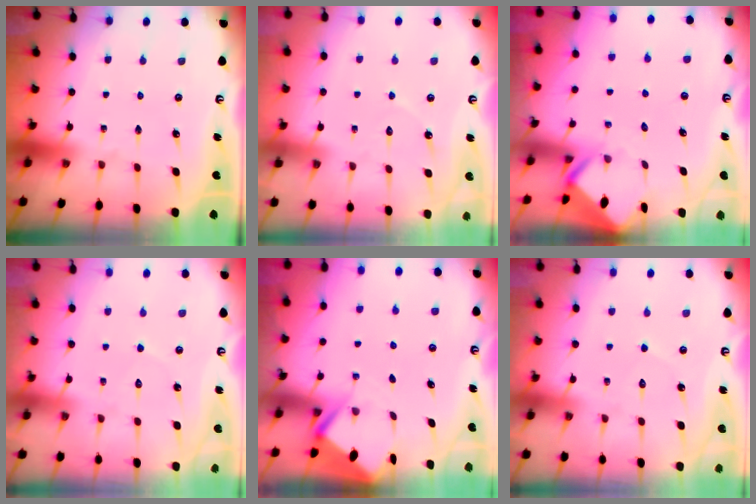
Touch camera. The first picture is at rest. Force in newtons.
{"total": 4.5, "press": 4.5, "slide": 0.4}
{"total": 2.4, "press": 2.4, "slide": 0.1}
{"total": 4.8, "press": 4.8, "slide": 0.5}
{"total": 2.9, "press": 2.9, "slide": 0.4}
{"total": 4.7, "press": 4.7, "slide": 0.5}